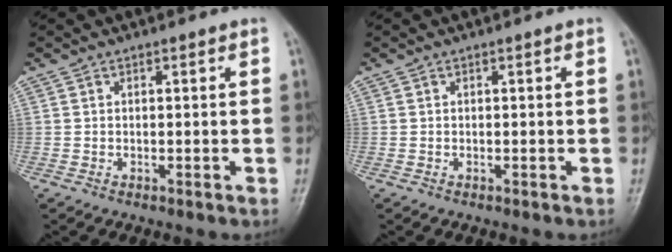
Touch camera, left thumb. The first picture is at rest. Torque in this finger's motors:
{"motor_torque": [-0.06, 0.06, 0.00, 0.00, 0.00]}